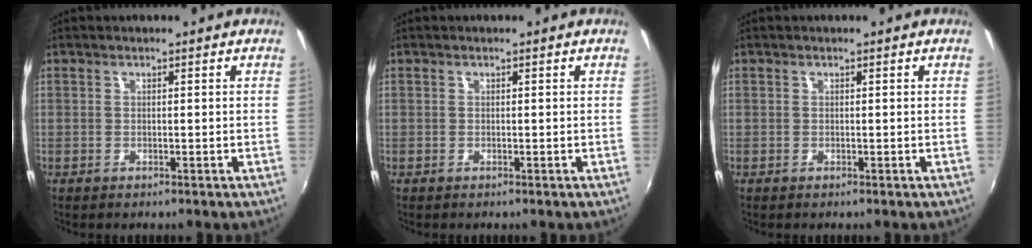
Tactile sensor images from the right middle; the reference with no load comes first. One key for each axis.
{"total": 0.0}
{"total": 0.0}